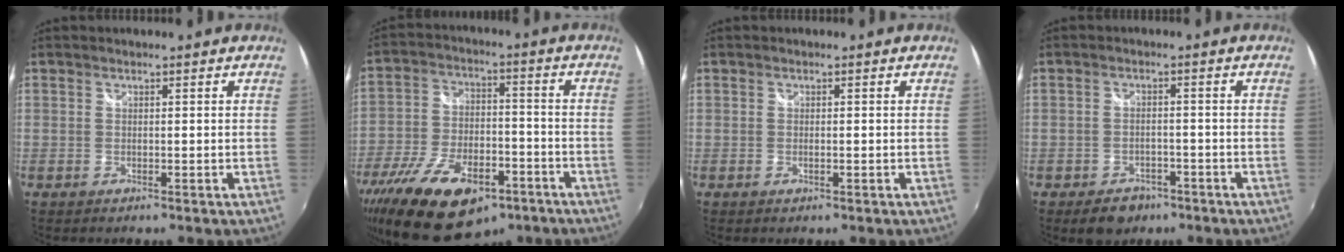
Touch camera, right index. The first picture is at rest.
{"total": 21.8, "force": [-13.5, 10.8, 13.3], "torque": [-0.278, -0.027, -0.217]}
{"total": 0.8, "force": [-0.2, 0.1, 0.8], "torque": [-0.016, 0.000, -0.004]}
{"total": 6.1, "force": [-4.2, 3.8, 2.4], "torque": [-0.058, -0.005, -0.053]}